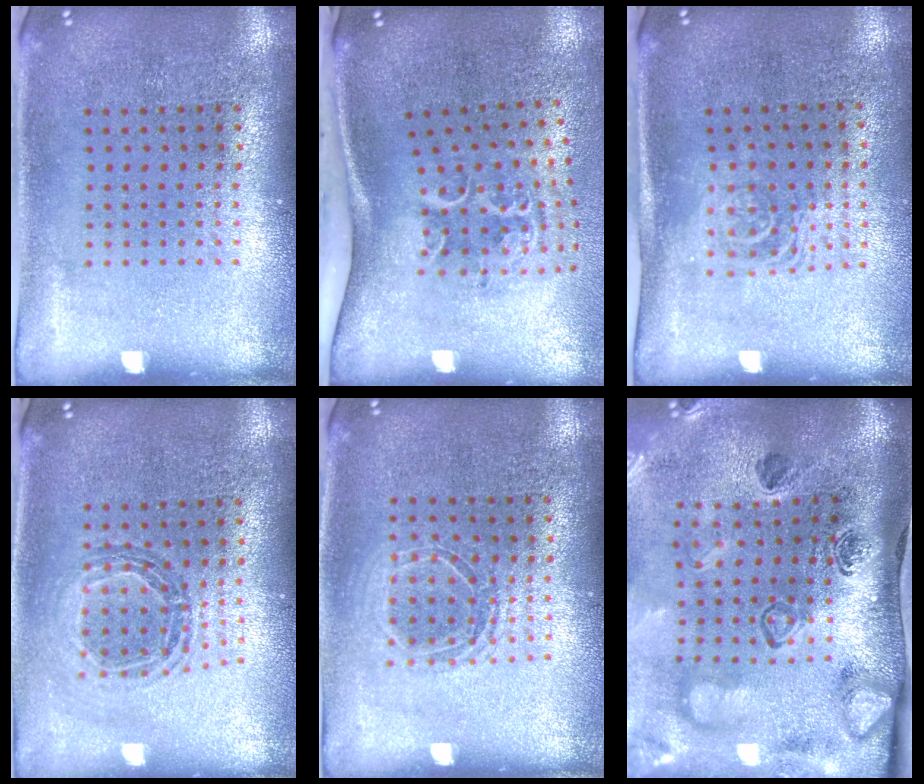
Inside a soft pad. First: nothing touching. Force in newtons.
{"total": 2.3, "press": 1.4, "slide": 1.8}
{"total": 1.7, "press": 1.3, "slide": 1.1}
{"total": 0.8, "press": 0.8, "slide": 0.1}
{"total": 1.4, "press": 1.2, "slide": 0.7}
{"total": 3.6, "press": 2.7, "slide": 2.4}